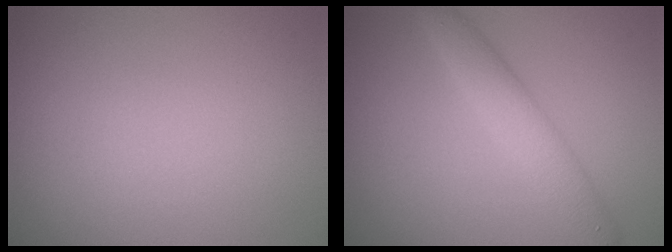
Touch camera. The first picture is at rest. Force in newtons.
{"total": 3.0, "press": 3.0, "slide": 0.1}